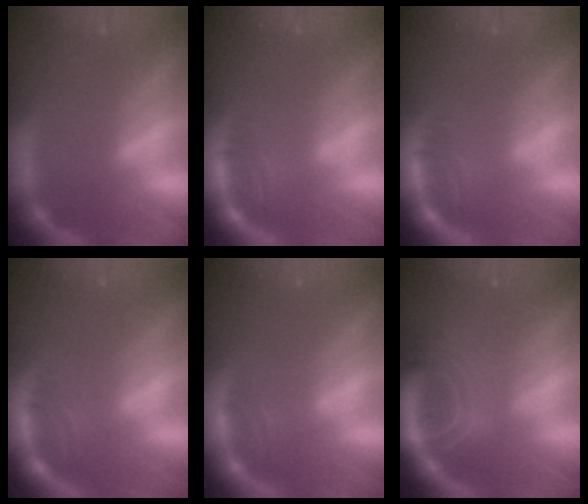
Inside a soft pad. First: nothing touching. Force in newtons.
{"total": 2.9}
{"total": 2.9}
{"total": 2.5}
{"total": 2.0}
{"total": 9.5}